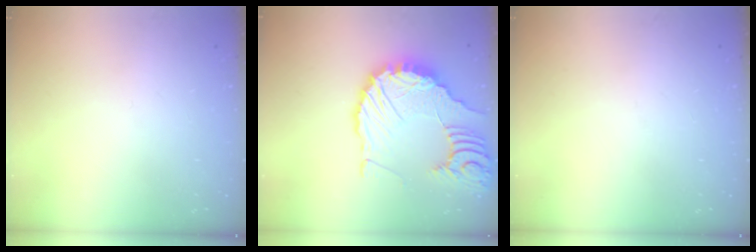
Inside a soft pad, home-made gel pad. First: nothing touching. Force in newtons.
{"total": 15.7, "press": 15.6, "slide": 1.9}
{"total": 0.0}